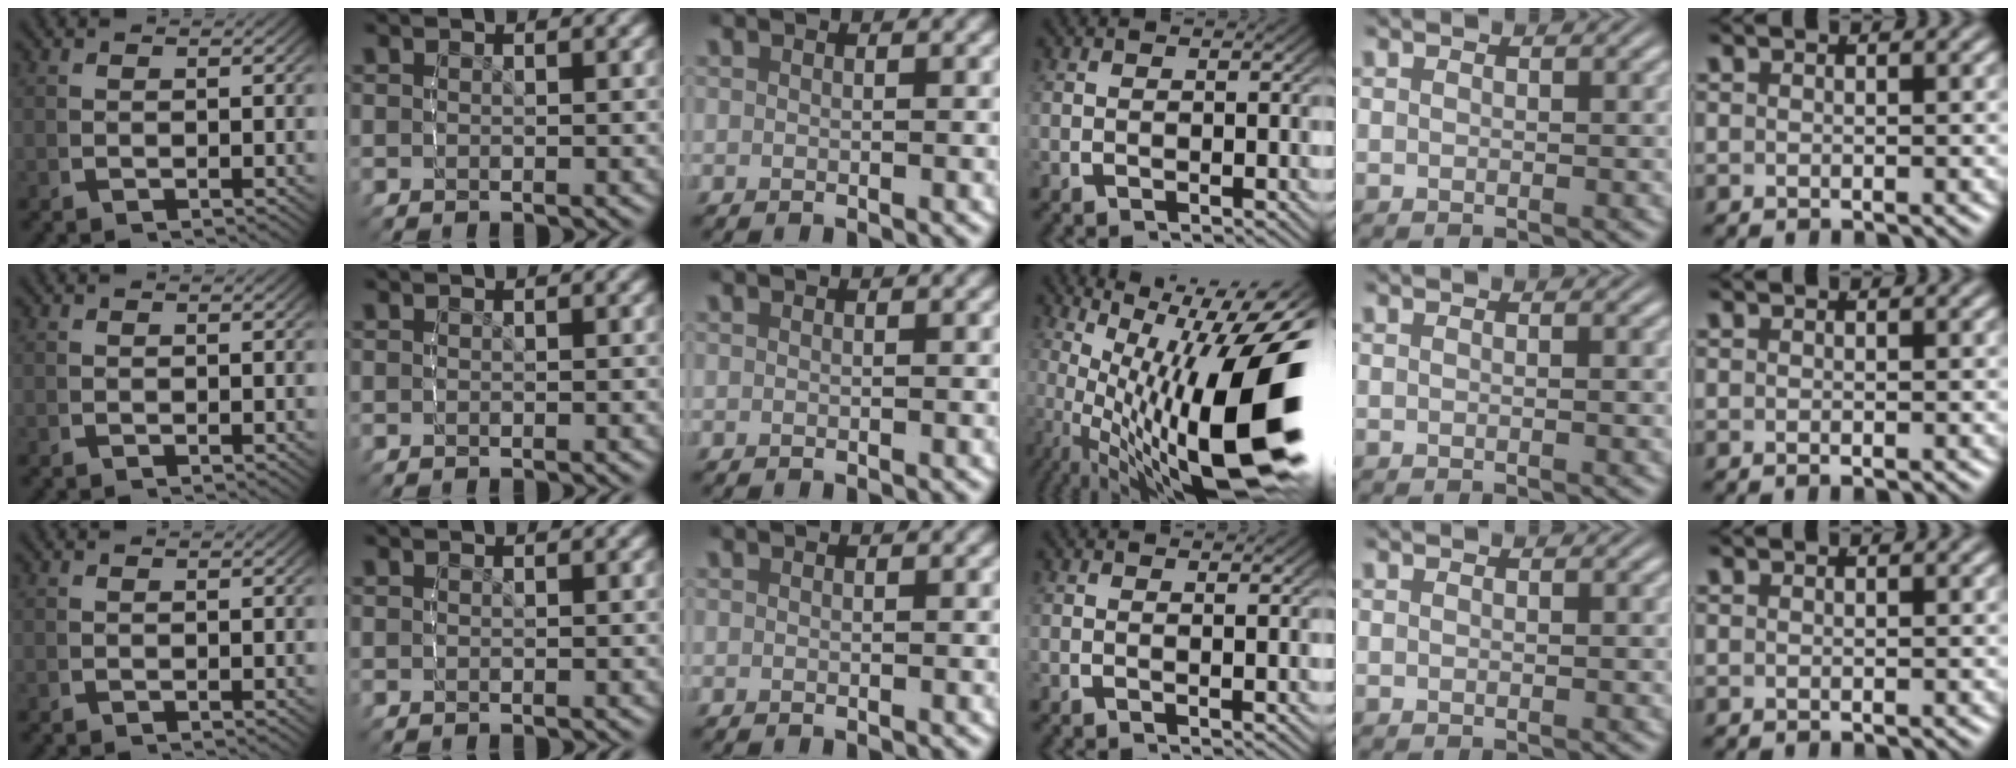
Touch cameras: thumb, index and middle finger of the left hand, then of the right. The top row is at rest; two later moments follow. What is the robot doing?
{"motion": "lift_and_place", "object": "bottle"}